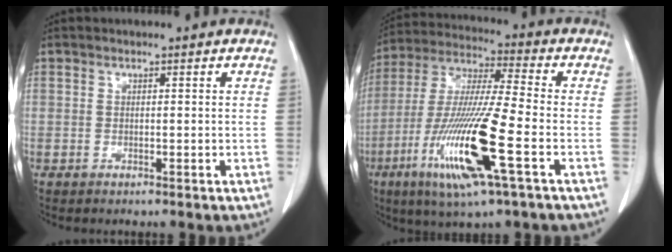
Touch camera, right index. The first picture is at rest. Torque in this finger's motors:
{"motor_torque": [2.14, 0.00, 0.66, 0.21]}